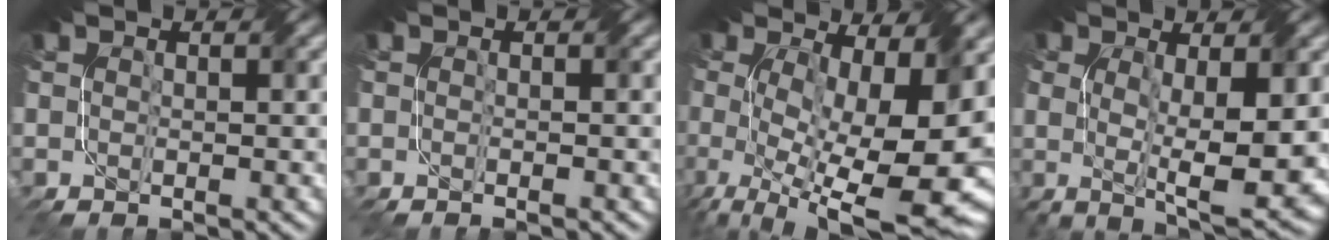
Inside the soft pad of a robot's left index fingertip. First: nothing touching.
{"total": 1.4, "force": [-0.8, 0.4, 1.0], "torque": [0.003, 0.002, -0.009]}
{"total": 15.2, "force": [-1.8, 7.0, 13.3], "torque": [-0.200, -0.031, 0.000]}
{"total": 6.9, "force": [0.6, 2.8, 6.3], "torque": [-0.112, -0.013, 0.020]}